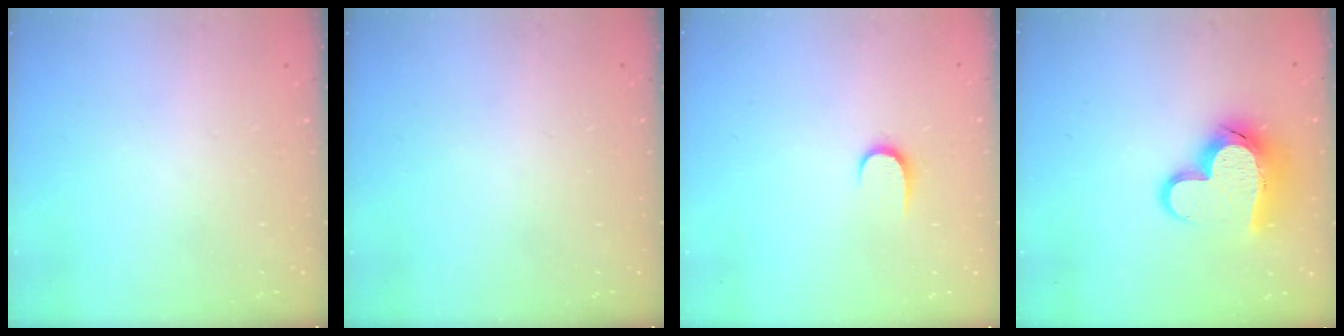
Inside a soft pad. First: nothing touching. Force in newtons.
{"total": 0.0}
{"total": 5.4, "press": 5.4, "slide": 0.6}
{"total": 14.9, "press": 14.9, "slide": 0.9}